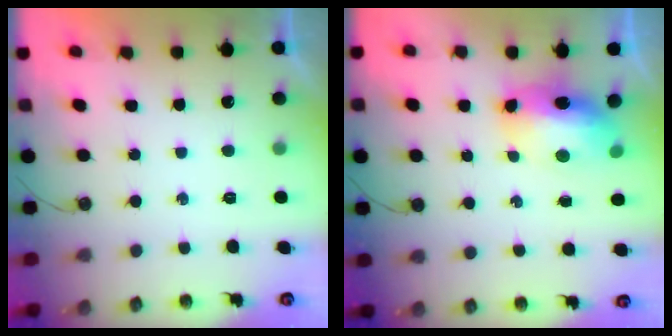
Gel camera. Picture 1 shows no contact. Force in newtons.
{"total": 10.8, "press": 10.7, "slide": 1.1}